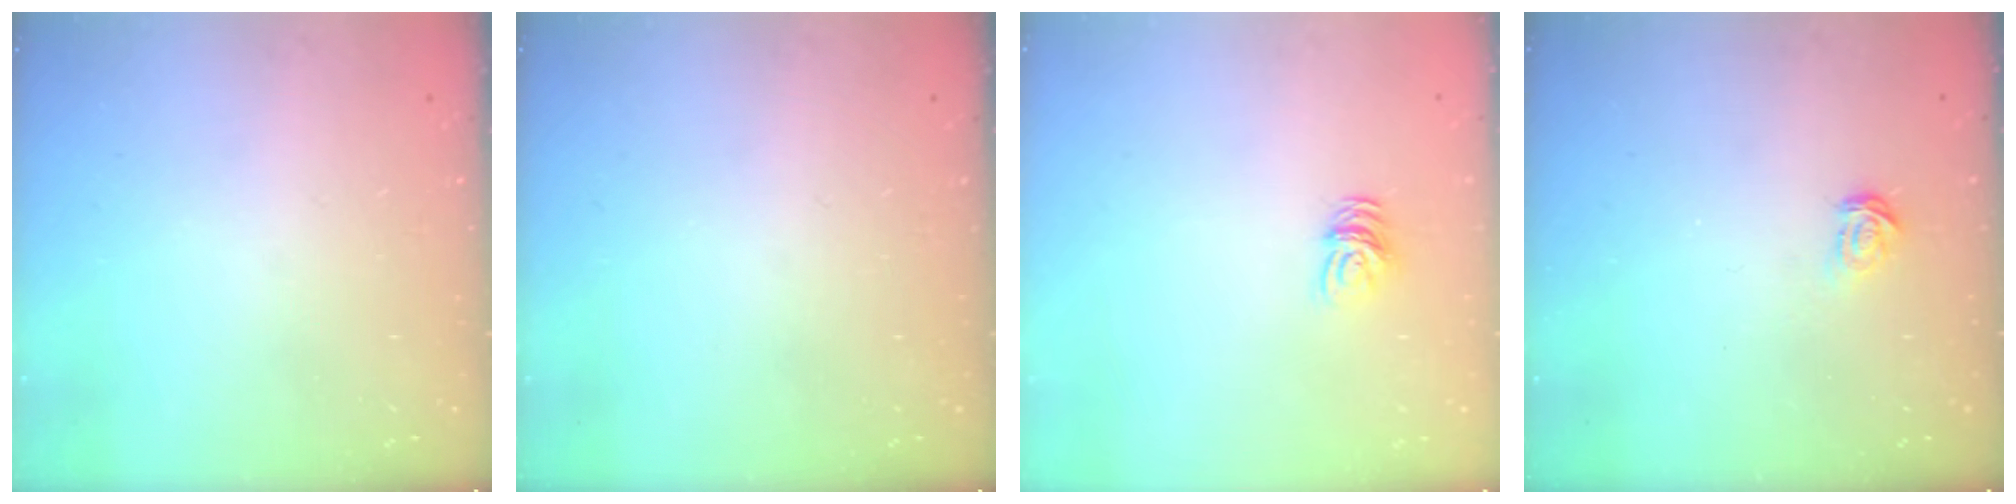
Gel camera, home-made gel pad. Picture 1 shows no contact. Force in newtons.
{"total": 0.0}
{"total": 5.4, "press": 5.4, "slide": 0.4}
{"total": 2.3, "press": 2.3, "slide": 0.3}